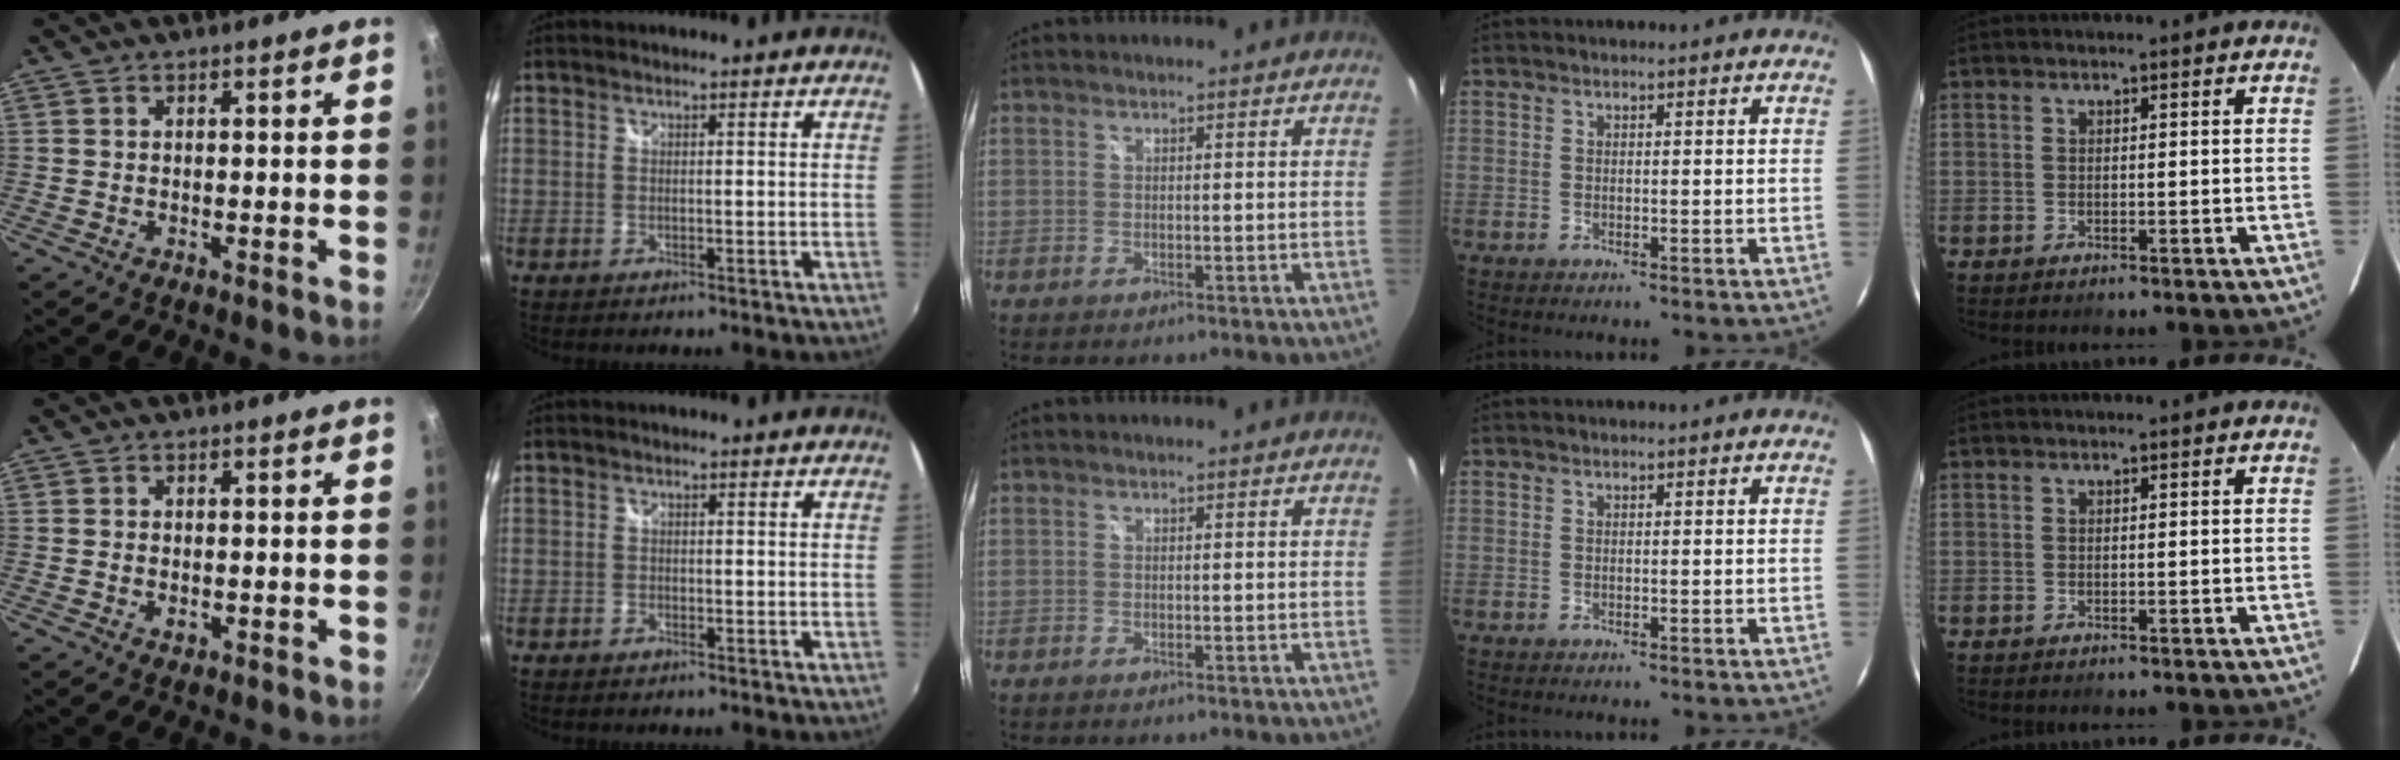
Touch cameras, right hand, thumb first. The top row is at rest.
{"thumb": {"total": 1.4, "force": [-0.4, 0.9, 0.9], "torque": [-0.015, 0.000, -0.006]}, "index": {"total": 0.9, "force": [-0.7, 0.6, 0.1], "torque": [-0.005, -0.002, -0.014]}}